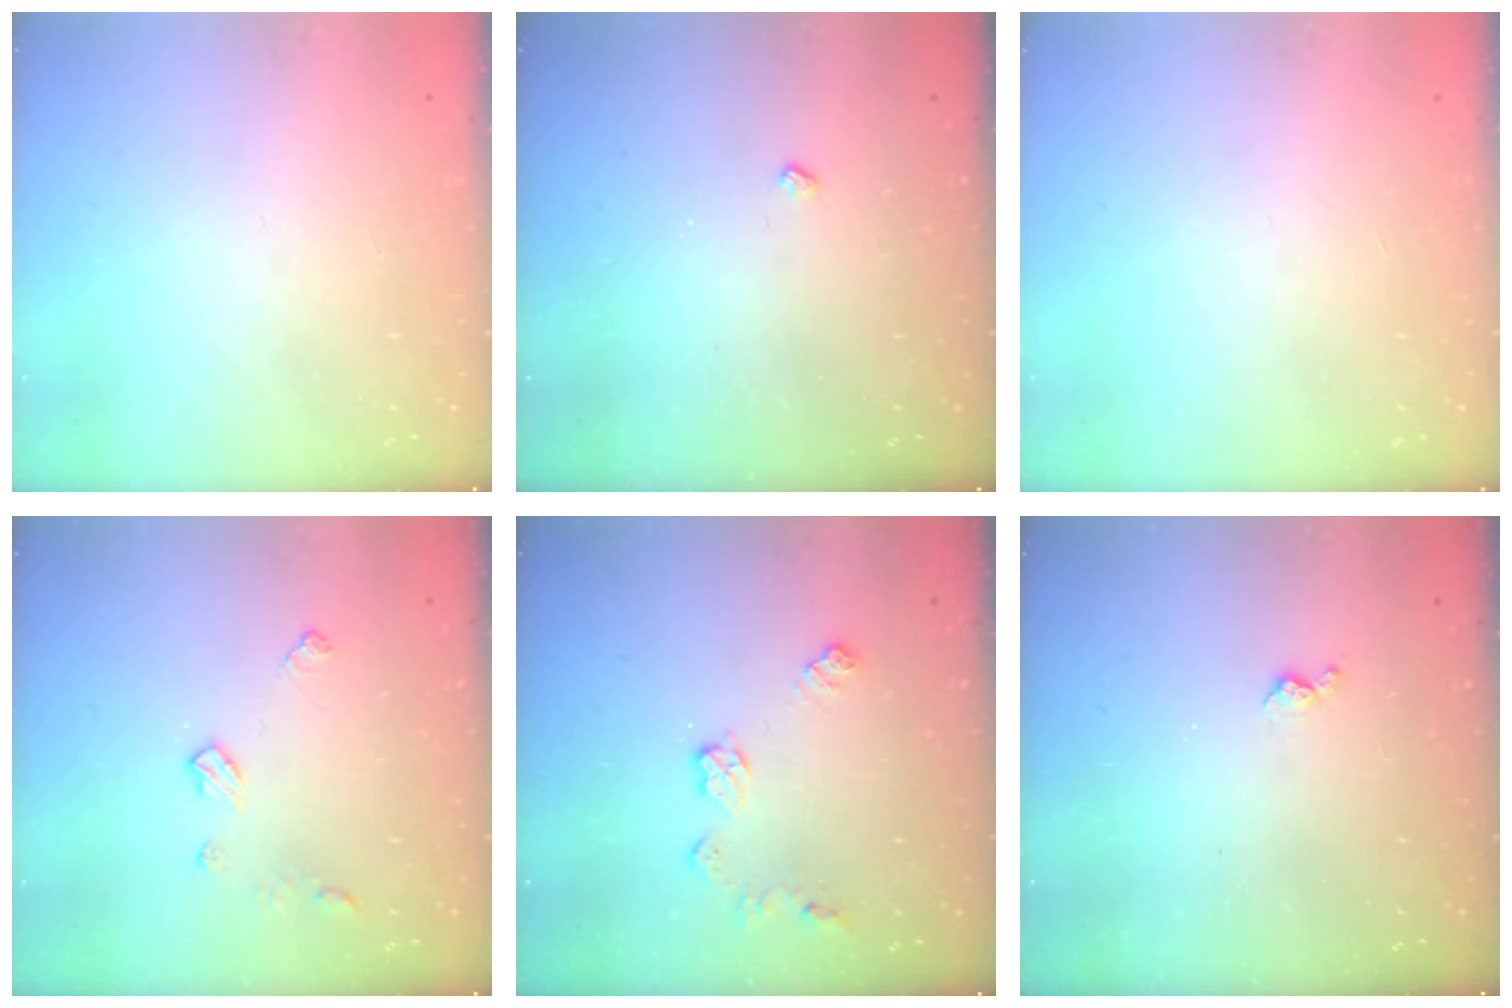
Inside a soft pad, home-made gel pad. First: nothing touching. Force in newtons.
{"total": 2.5, "press": 2.4, "slide": 0.5}
{"total": 0.0}
{"total": 6.3, "press": 6.3, "slide": 0.1}
{"total": 7.8, "press": 7.8, "slide": 0.3}
{"total": 3.7, "press": 3.6, "slide": 0.7}